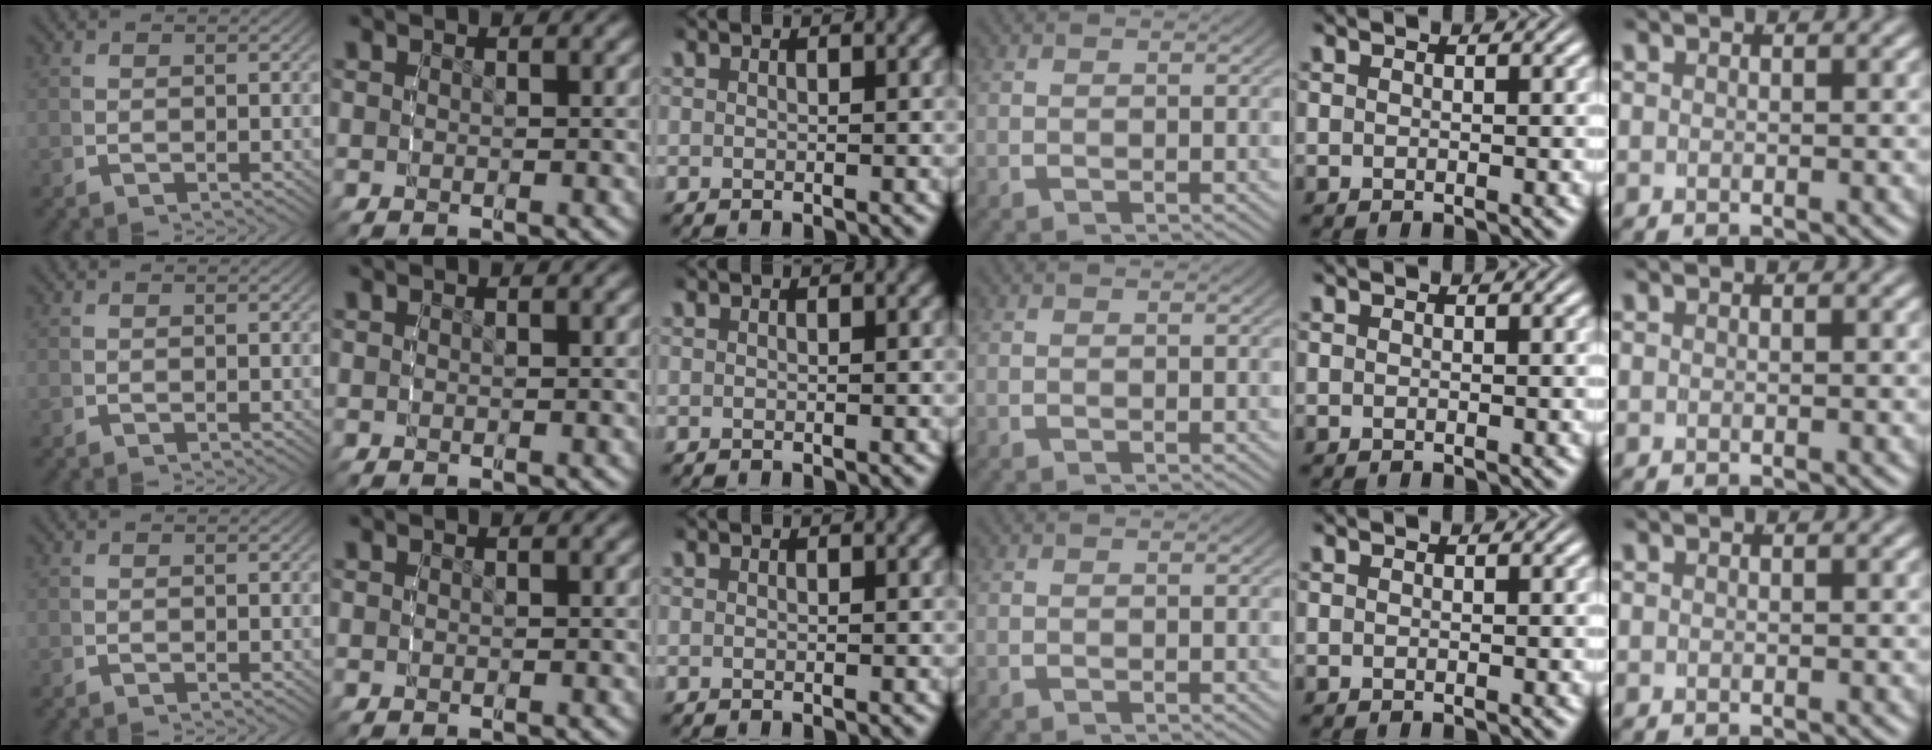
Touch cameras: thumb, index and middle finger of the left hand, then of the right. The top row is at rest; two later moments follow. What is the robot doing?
{"motion": "reach", "object": "jacket"}